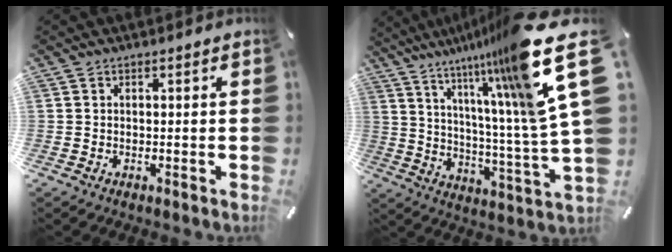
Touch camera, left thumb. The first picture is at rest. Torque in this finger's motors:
{"motor_torque": [2.18, 2.16, 1.89, -0.88, 0.69]}